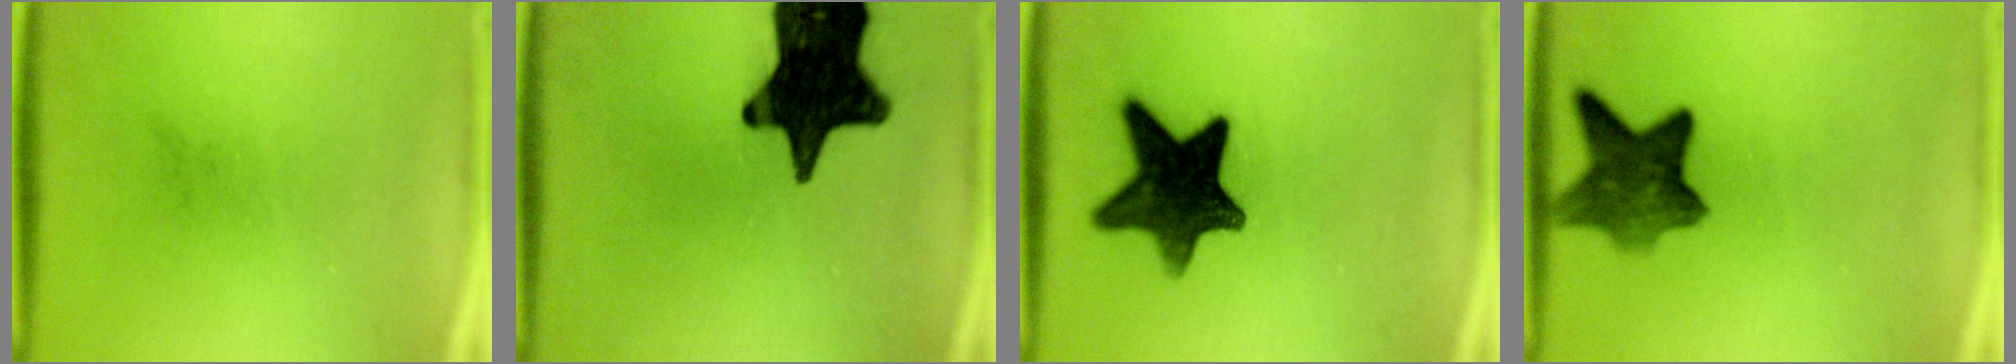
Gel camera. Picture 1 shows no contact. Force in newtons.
{"total": 18.8}
{"total": 13.4}
{"total": 7.7}